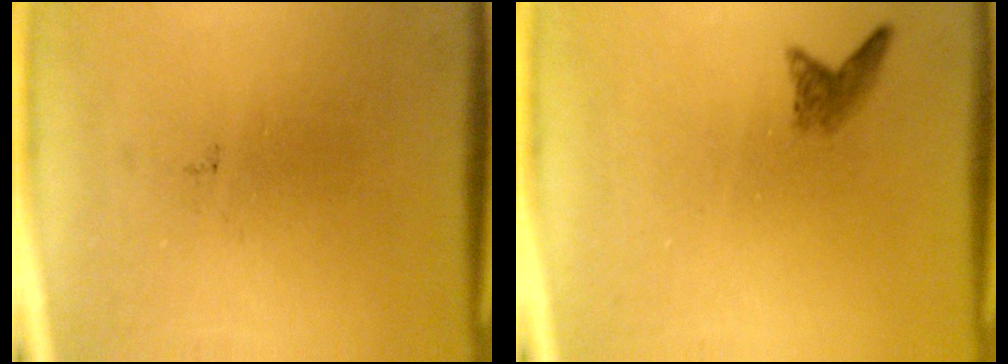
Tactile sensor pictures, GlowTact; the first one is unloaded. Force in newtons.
{"total": 1.5}